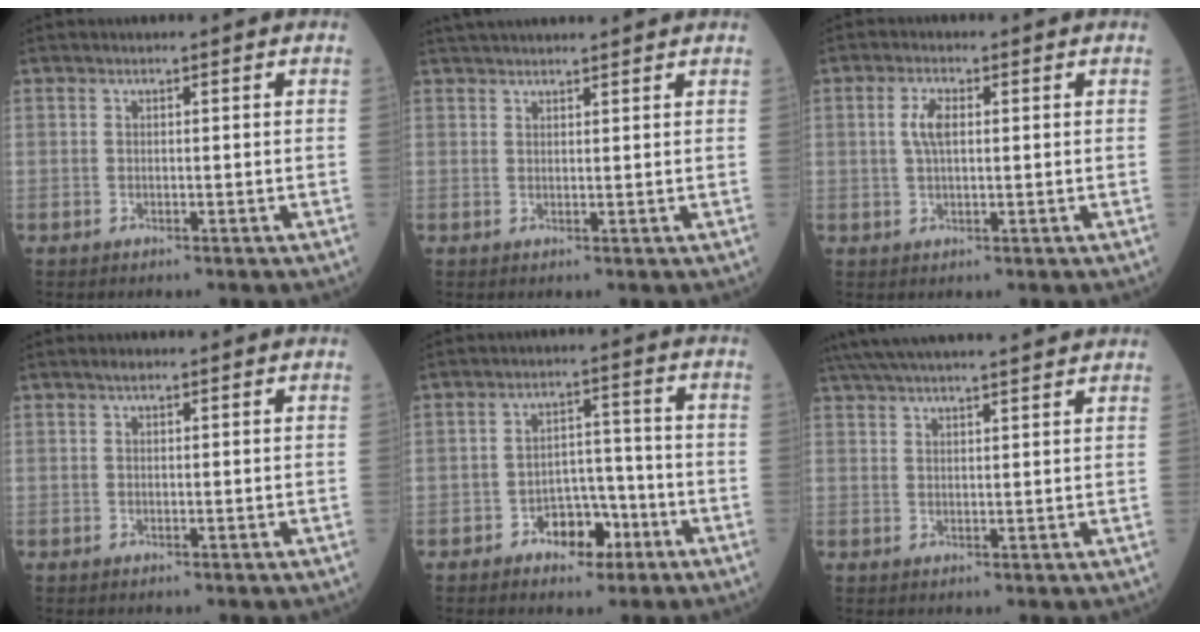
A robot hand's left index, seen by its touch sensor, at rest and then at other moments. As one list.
[{"total": 7.6, "force": [7.1, 0.5, 2.8], "torque": [-0.042, 0.037, 0.099]}, {"total": 3.4, "force": [0.6, 1.2, 3.1], "torque": [-0.070, 0.007, 0.011]}, {"total": 0.7, "force": [0.4, 0.2, 0.4], "torque": [-0.011, 0.005, 0.006]}, {"total": 6.1, "force": [-3.5, 3.6, 3.5], "torque": [-0.053, 0.020, -0.056]}, {"total": 16.5, "force": [14.8, 0.9, 7.3], "torque": [-0.131, 0.043, 0.216]}]